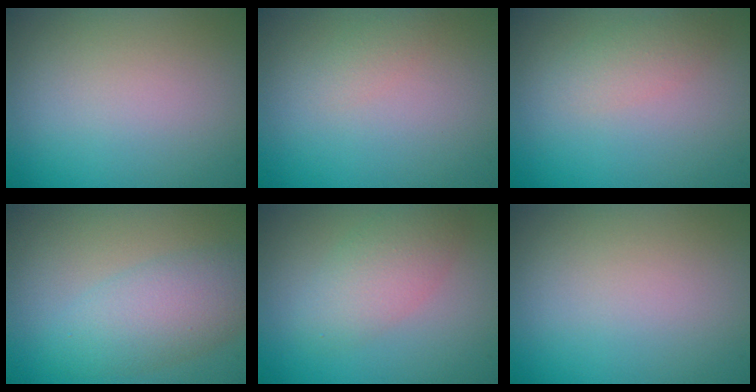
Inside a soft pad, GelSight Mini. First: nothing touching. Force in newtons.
{"total": 1.1, "press": 1.1, "slide": 0.0}
{"total": 1.8, "press": 1.8, "slide": 0.1}
{"total": 4.8, "press": 4.8, "slide": 0.1}
{"total": 3.4, "press": 3.4, "slide": 0.3}
{"total": 0.0}